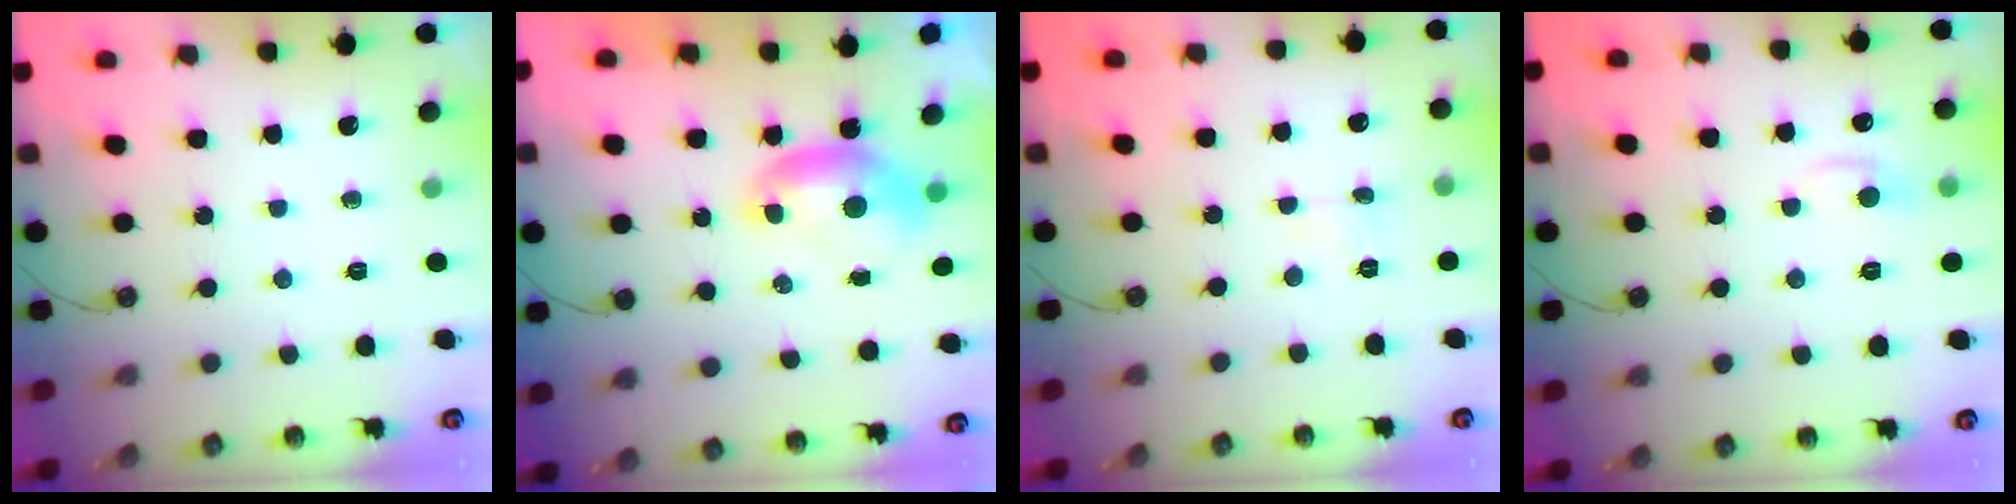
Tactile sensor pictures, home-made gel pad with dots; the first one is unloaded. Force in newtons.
{"total": 0.0}
{"total": 0.0}
{"total": 0.9, "press": 0.4, "slide": 0.7}